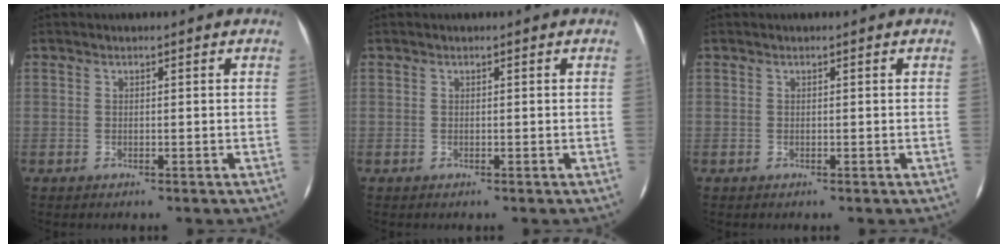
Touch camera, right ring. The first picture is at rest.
{"total": 0.0}
{"total": 0.0}